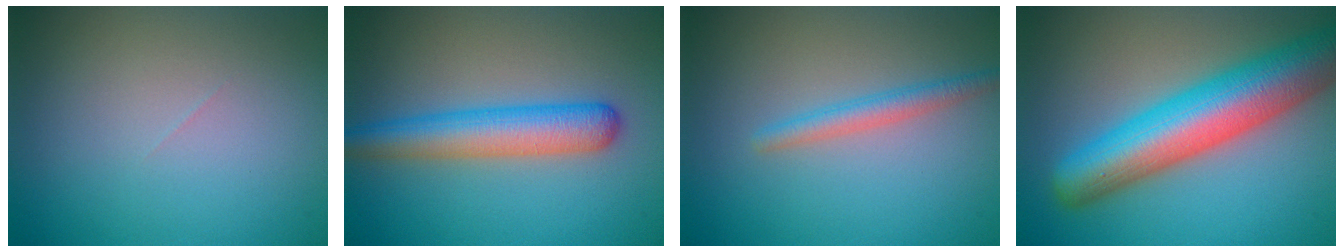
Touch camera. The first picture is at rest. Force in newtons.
{"total": 5.0, "press": 5.0, "slide": 0.1}
{"total": 2.1, "press": 2.1, "slide": 0.1}
{"total": 10.6, "press": 10.6, "slide": 0.4}